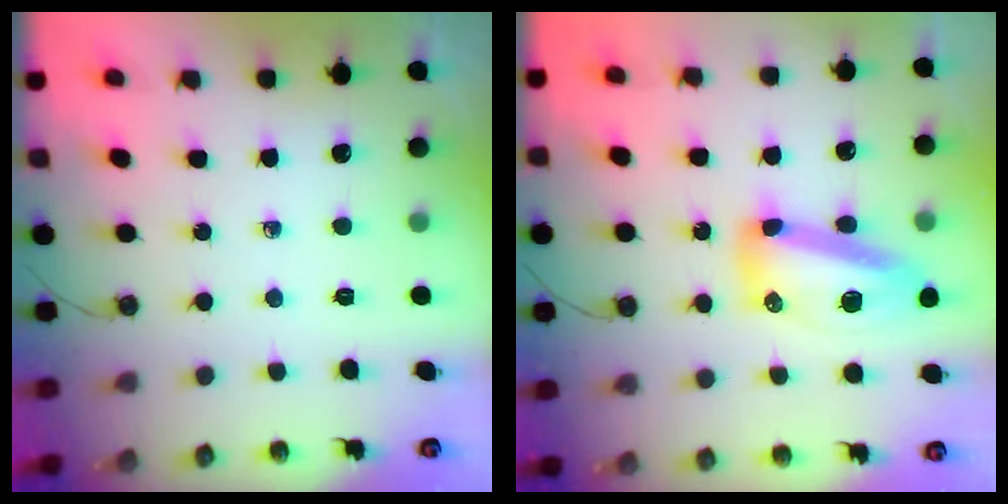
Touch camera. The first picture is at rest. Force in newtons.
{"total": 14.3, "press": 14.1, "slide": 2.2}